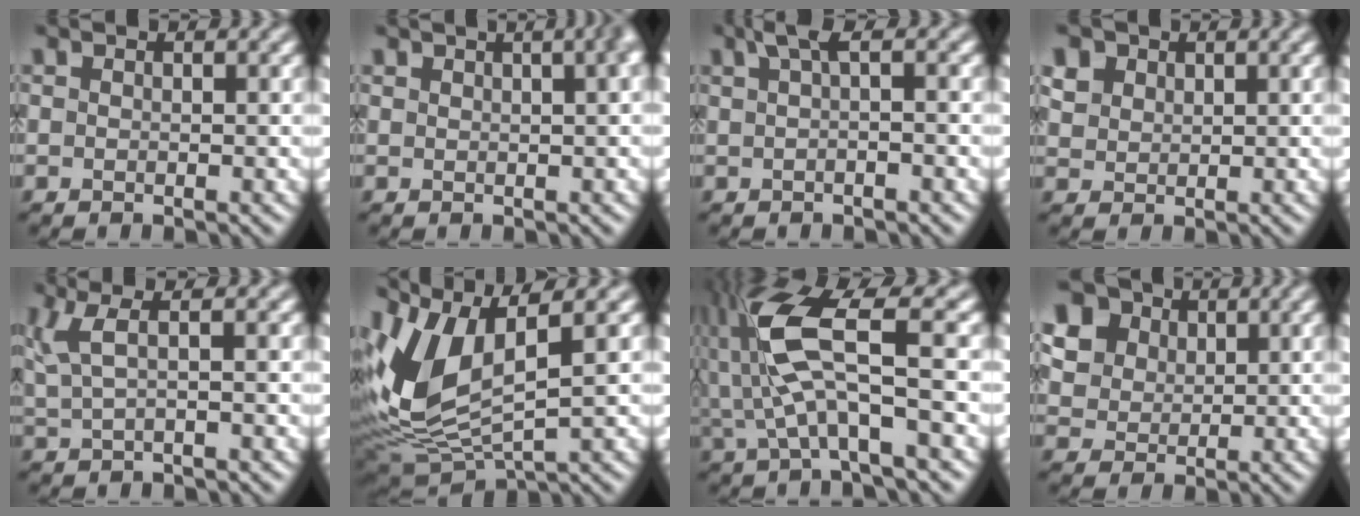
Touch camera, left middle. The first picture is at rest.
{"total": 5.2, "force": [1.8, 2.9, 3.9], "torque": [0.000, 0.043, 0.011]}
{"total": 1.6, "force": [0.4, 0.2, 1.5], "torque": [-0.023, 0.014, 0.007]}
{"total": 2.4, "force": [1.4, 1.9, 0.5], "torque": [-0.020, 0.017, 0.035]}
{"total": 3.2, "force": [1.4, 0.9, 2.7], "torque": [-0.059, 0.015, 0.032]}
{"total": 9.7, "force": [2.3, 4.5, 8.4], "torque": [-0.201, 0.001, 0.053]}
{"total": 8.8, "force": [0.8, 3.1, 8.2], "torque": [-0.176, 0.016, 0.011]}
{"total": 12.0, "force": [5.8, 9.3, 4.8], "torque": [-0.128, 0.032, 0.098]}